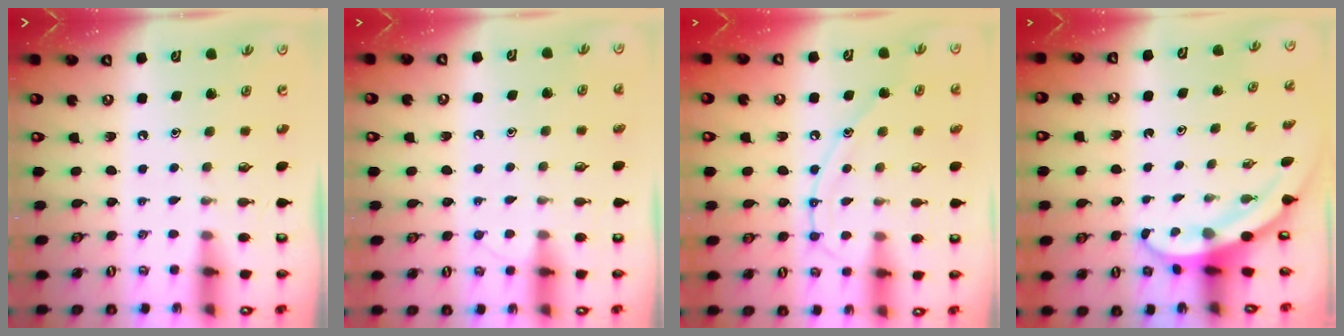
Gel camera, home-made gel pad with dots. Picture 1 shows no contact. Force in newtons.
{"total": 5.2, "press": 5.2, "slide": 0.6}
{"total": 11.0, "press": 11.0, "slide": 1.0}
{"total": 3.2, "press": 3.2, "slide": 0.1}